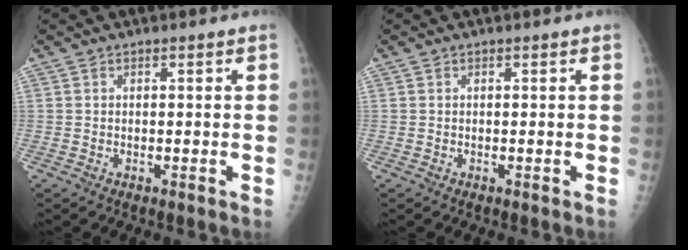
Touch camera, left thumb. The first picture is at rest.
{"total": 0.0}